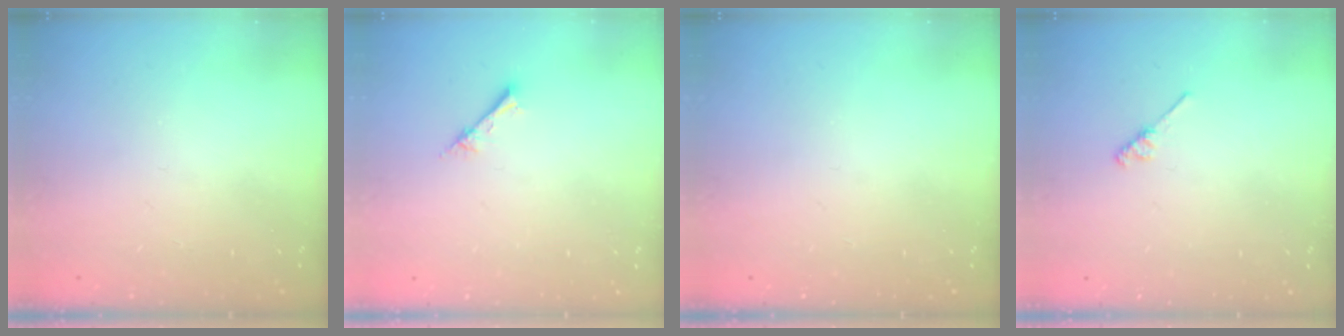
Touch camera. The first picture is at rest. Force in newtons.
{"total": 2.3, "press": 2.3, "slide": 0.3}
{"total": 0.0}
{"total": 2.7, "press": 2.7, "slide": 0.4}